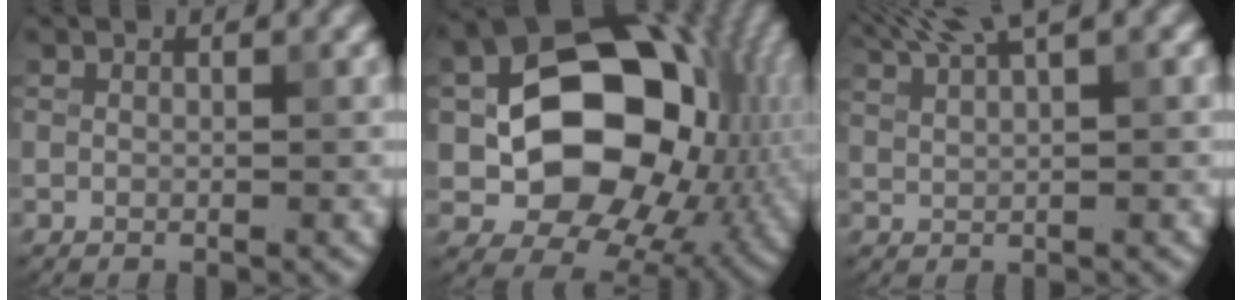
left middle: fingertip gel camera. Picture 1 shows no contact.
{"total": 14.9, "force": [0.7, 11.2, 9.8], "torque": [-0.130, -0.004, 0.008]}
{"total": 4.8, "force": [3.7, 0.9, 2.8], "torque": [-0.046, 0.013, 0.052]}